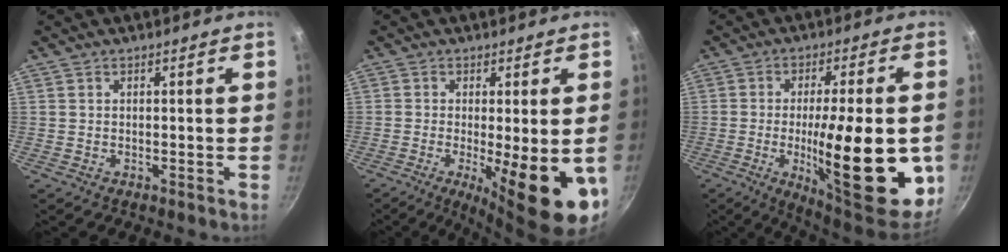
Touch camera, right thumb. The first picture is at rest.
{"total": 15.0, "force": [-3.8, 4.1, 13.9], "torque": [-0.185, -0.015, -0.044]}
{"total": 26.6, "force": [-4.9, 7.8, 24.9], "torque": [-0.331, -0.004, -0.063]}